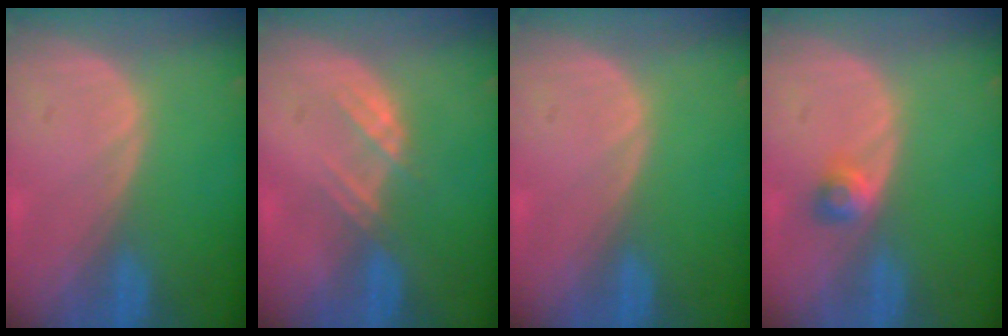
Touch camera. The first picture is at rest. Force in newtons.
{"total": 3.0, "press": 2.9, "slide": 0.7}
{"total": 0.0}
{"total": 2.6, "press": 2.3, "slide": 1.2}